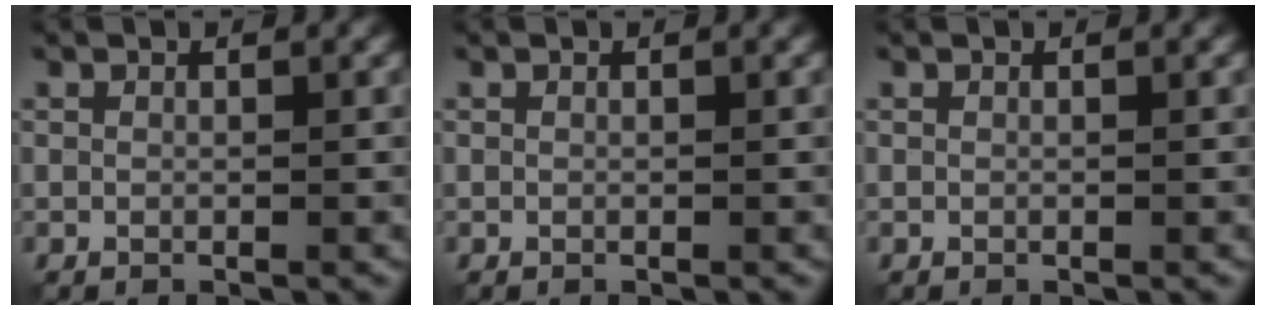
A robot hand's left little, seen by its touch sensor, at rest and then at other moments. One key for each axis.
{"total": 0.0}
{"total": 0.0}